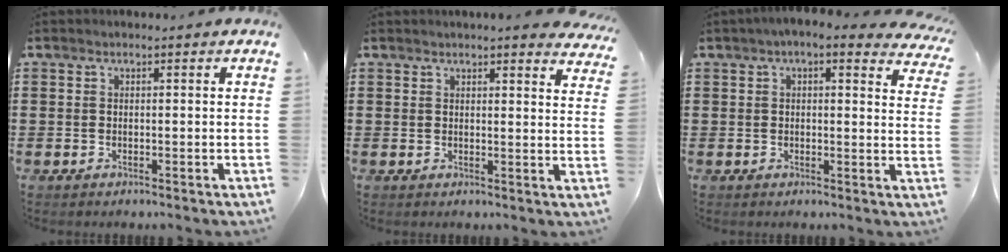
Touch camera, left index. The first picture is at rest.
{"total": 2.8, "force": [2.7, -0.3, 0.7], "torque": [-0.013, -0.012, 0.049]}
{"total": 3.8, "force": [2.9, 0.7, 2.3], "torque": [-0.054, -0.004, 0.051]}